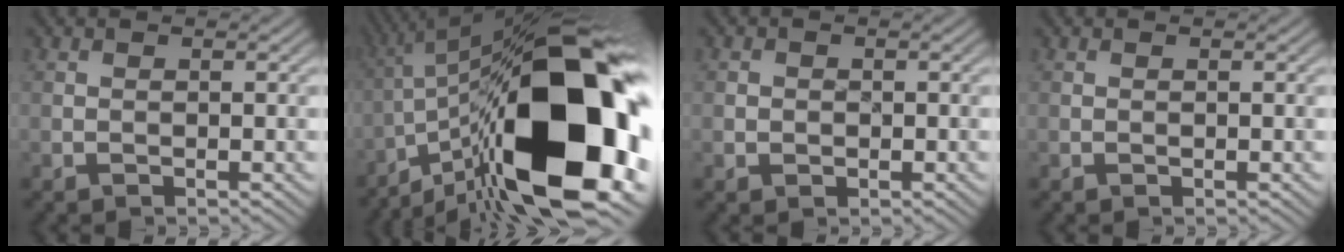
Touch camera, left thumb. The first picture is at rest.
{"total": 22.6, "force": [-8.1, 8.9, 19.2], "torque": [-0.316, 0.011, -0.138]}
{"total": 1.2, "force": [-0.1, 1.1, 0.4], "torque": [-0.005, -0.005, -0.003]}
{"total": 0.0}